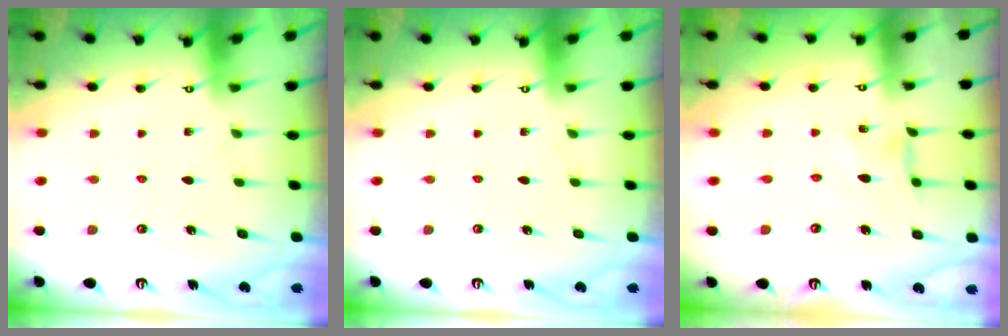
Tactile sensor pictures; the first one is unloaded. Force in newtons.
{"total": 0.0}
{"total": 0.5, "press": 0.5, "slide": 0.3}